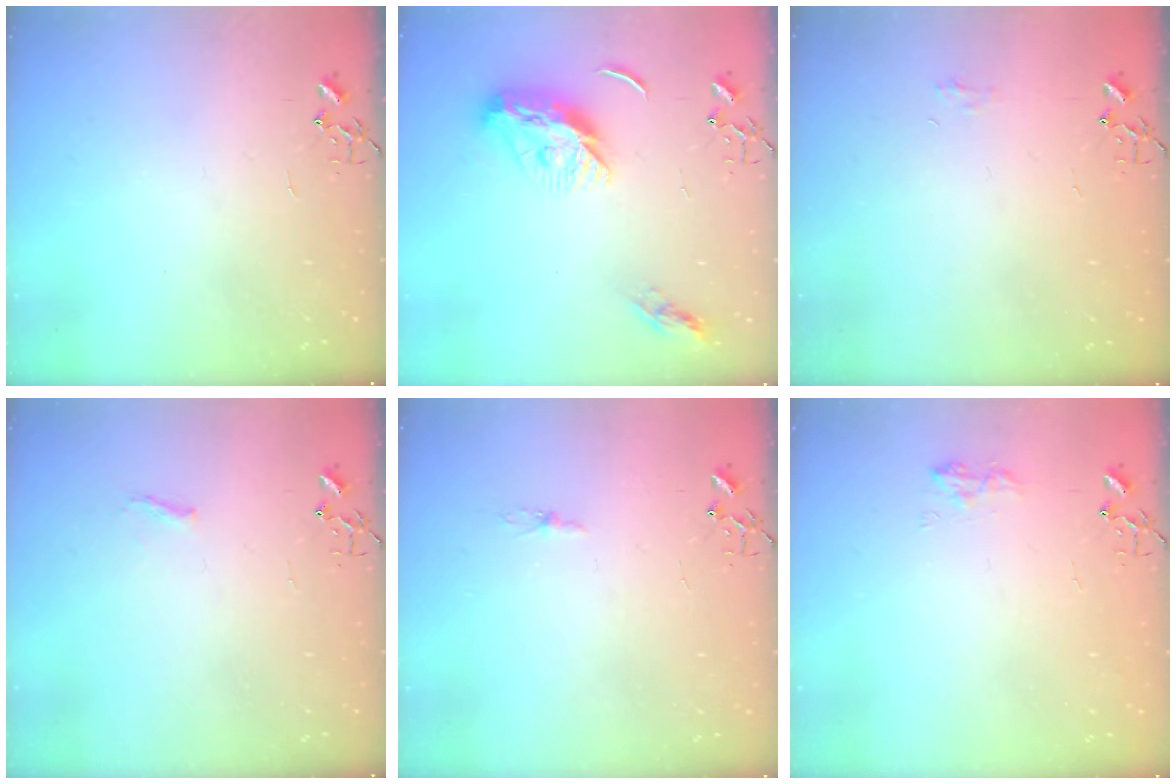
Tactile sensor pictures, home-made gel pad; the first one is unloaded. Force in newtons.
{"total": 12.0, "press": 12.0, "slide": 0.3}
{"total": 5.2, "press": 5.2, "slide": 0.7}
{"total": 4.3, "press": 4.3, "slide": 0.4}
{"total": 2.2, "press": 2.2, "slide": 0.3}
{"total": 8.4, "press": 8.3, "slide": 0.6}